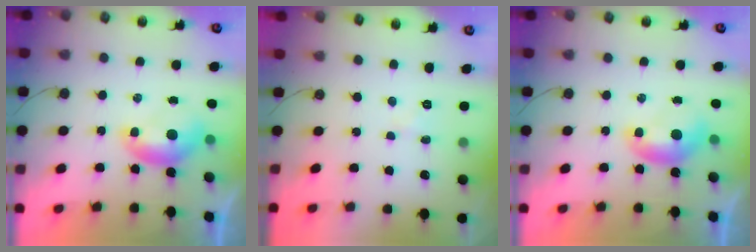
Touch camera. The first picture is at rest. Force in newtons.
{"total": 0.9, "press": 0.9, "slide": 0.3}
{"total": 0.0}